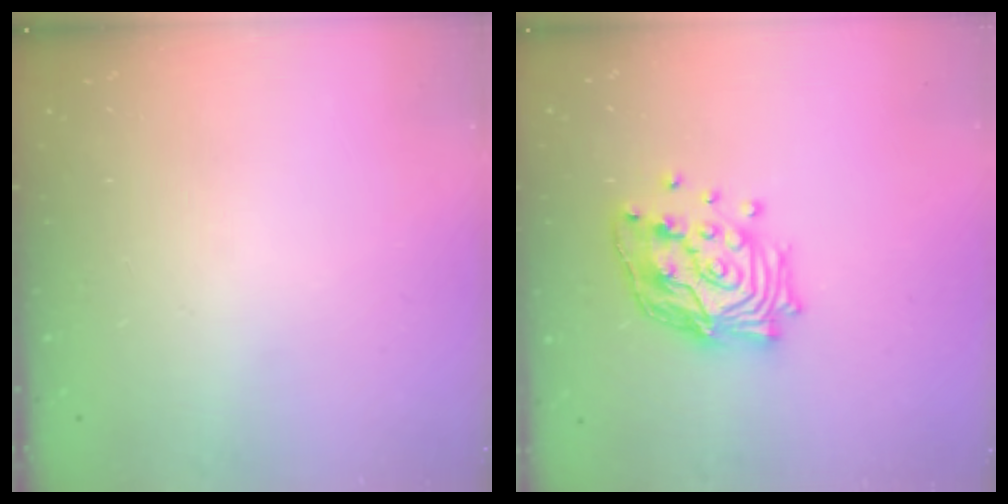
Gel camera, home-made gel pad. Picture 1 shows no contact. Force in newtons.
{"total": 18.0, "press": 17.9, "slide": 2.4}